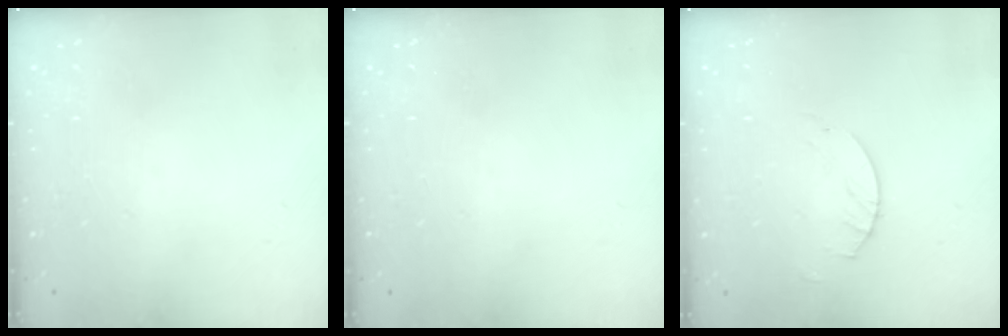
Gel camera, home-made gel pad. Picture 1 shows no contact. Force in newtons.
{"total": 0.0}
{"total": 2.0, "press": 2.0, "slide": 0.2}